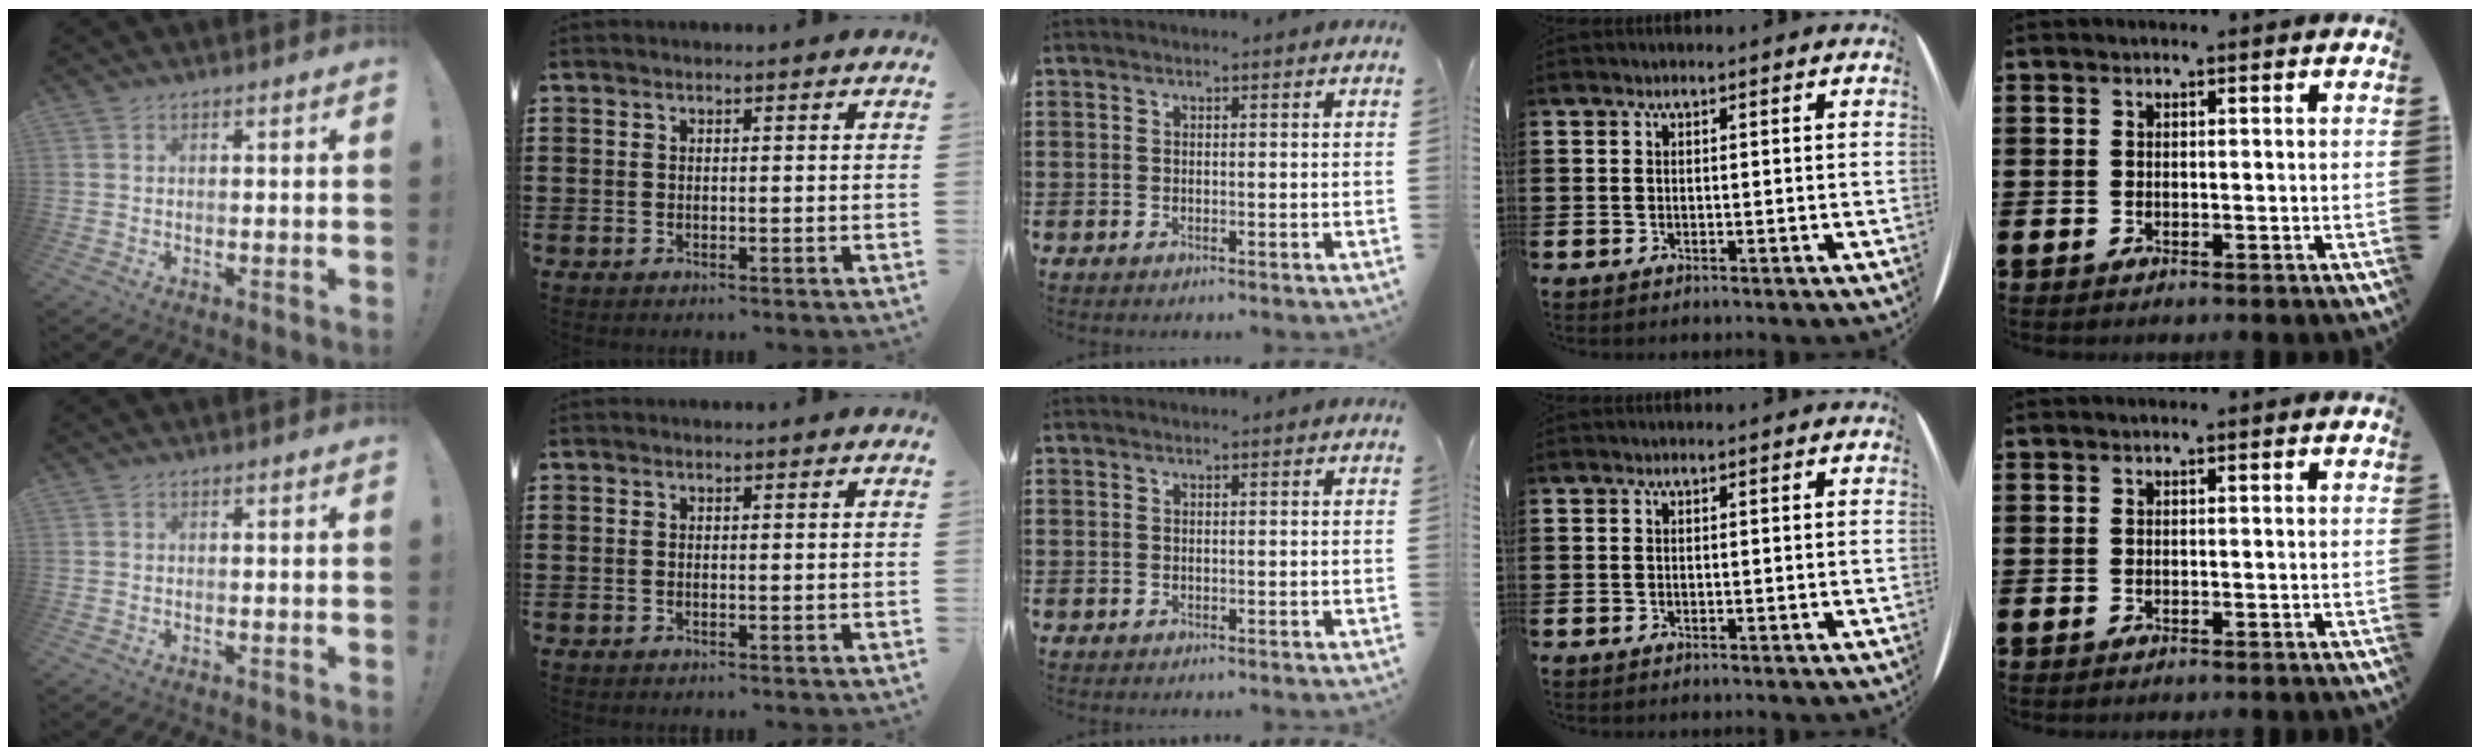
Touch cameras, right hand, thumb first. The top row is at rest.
{}